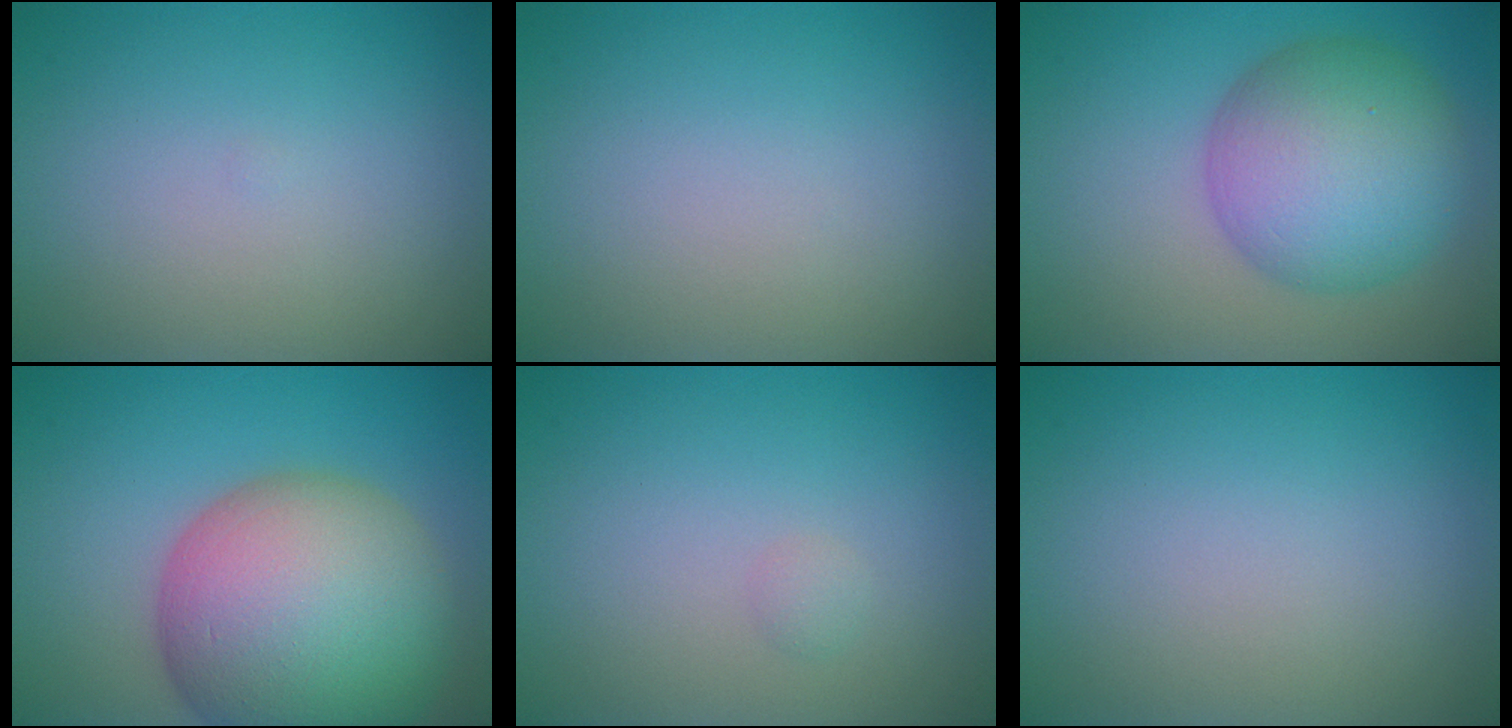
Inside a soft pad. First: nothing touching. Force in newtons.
{"total": 0.0}
{"total": 8.7, "press": 8.7, "slide": 0.2}
{"total": 15.3, "press": 15.3, "slide": 0.9}
{"total": 0.6, "press": 0.6, "slide": 0.1}
{"total": 0.0}